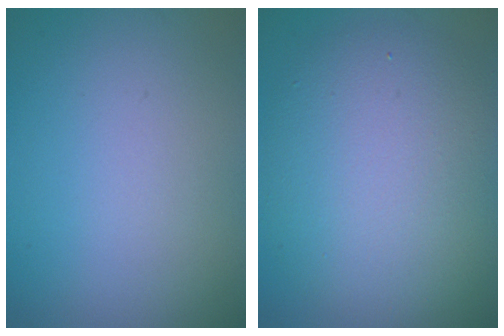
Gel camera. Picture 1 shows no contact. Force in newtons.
{"total": 8.0, "press": 7.9, "slide": 0.7}